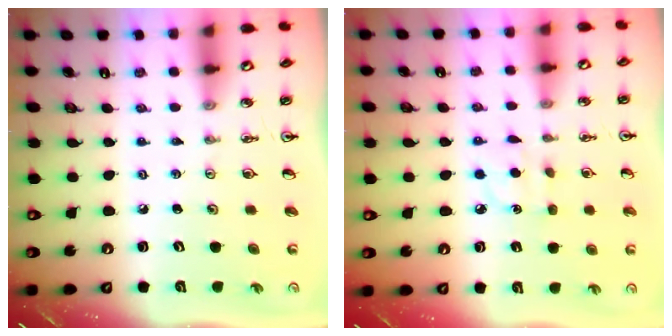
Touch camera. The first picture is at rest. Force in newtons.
{"total": 6.8, "press": 6.8, "slide": 0.7}